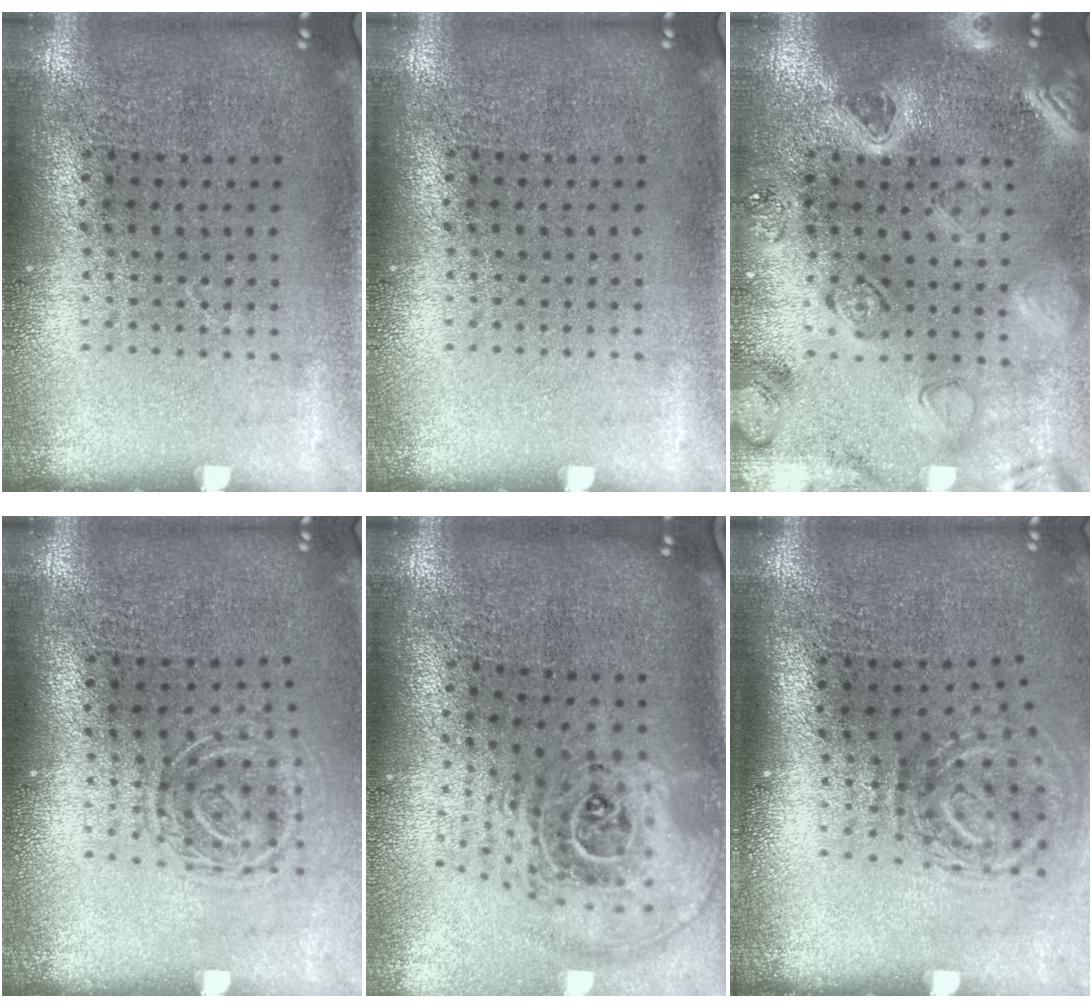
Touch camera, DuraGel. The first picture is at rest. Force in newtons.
{"total": 0.0}
{"total": 2.3, "press": 2.3, "slide": 0.1}
{"total": 1.7, "press": 1.2, "slide": 1.2}
{"total": 2.6, "press": 1.9, "slide": 1.8}
{"total": 2.0, "press": 1.3, "slide": 1.5}